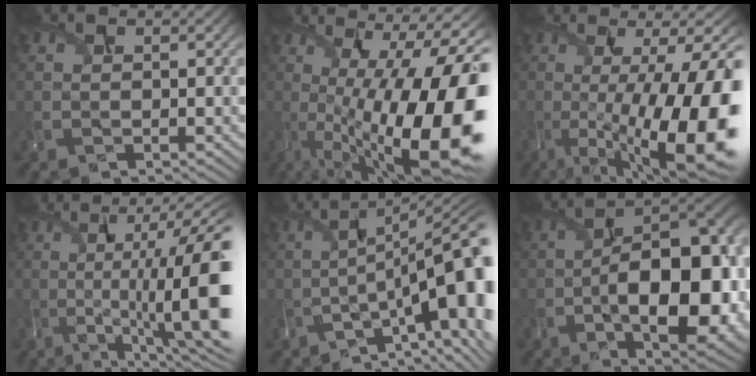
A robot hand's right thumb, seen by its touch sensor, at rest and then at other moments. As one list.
[{"total": 18.4, "force": [-3.5, 6.6, 16.8], "torque": [-0.239, -0.015, -0.049]}, {"total": 18.8, "force": [-3.7, 4.9, 17.8], "torque": [-0.230, -0.004, -0.046]}, {"total": 16.9, "force": [-1.4, 5.1, 16.0], "torque": [-0.241, 0.001, 0.003]}, {"total": 15.3, "force": [-3.8, 4.8, 14.0], "torque": [-0.191, -0.011, -0.039]}, {"total": 16.4, "force": [-3.7, 7.4, 14.2], "torque": [-0.215, -0.017, -0.041]}]